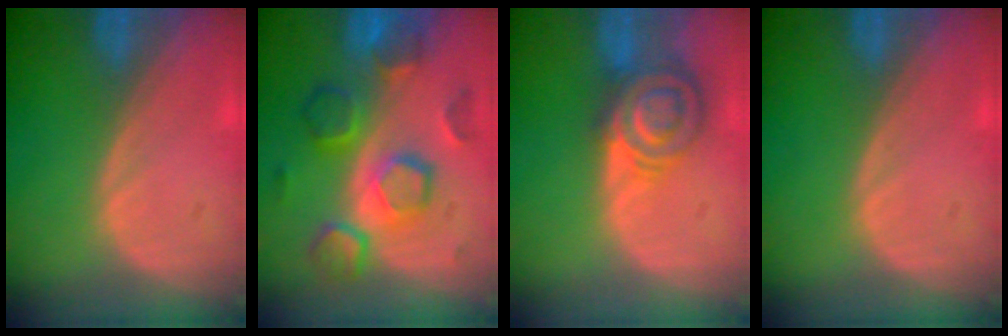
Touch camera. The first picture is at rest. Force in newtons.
{"total": 9.2, "press": 9.2, "slide": 0.3}
{"total": 6.8, "press": 6.5, "slide": 2.2}
{"total": 0.0}